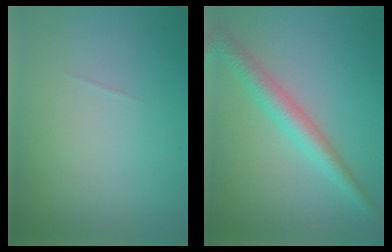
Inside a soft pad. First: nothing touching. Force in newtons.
{"total": 3.9, "press": 3.9, "slide": 0.1}